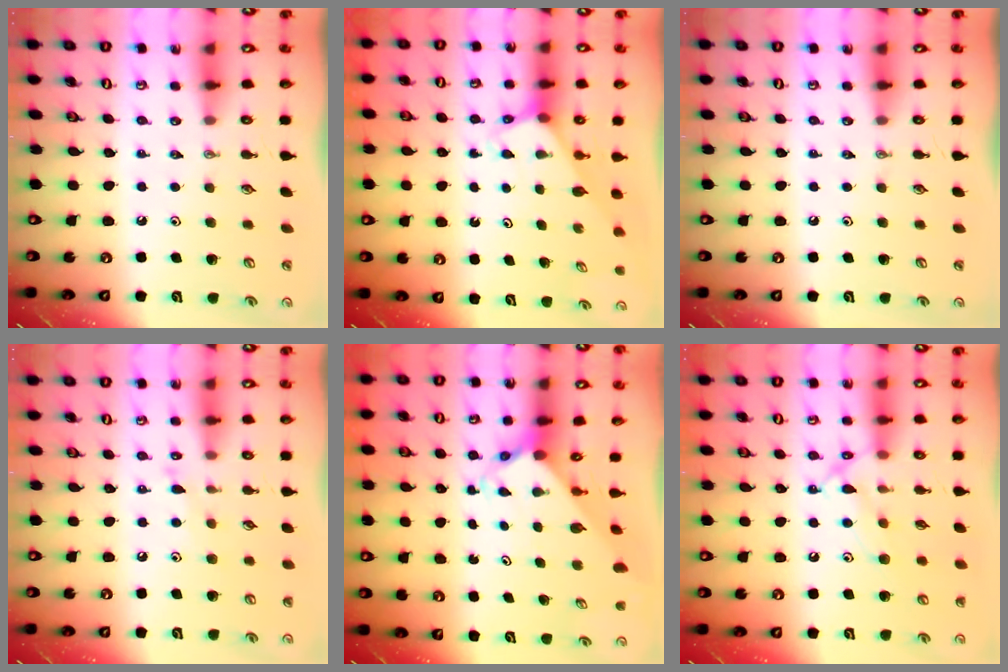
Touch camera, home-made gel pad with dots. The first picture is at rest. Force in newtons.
{"total": 3.1, "press": 3.1, "slide": 0.2}
{"total": 0.0}
{"total": 6.7, "press": 6.7, "slide": 0.3}
{"total": 3.2, "press": 3.1, "slide": 0.3}
{"total": 12.6, "press": 12.6, "slide": 0.8}